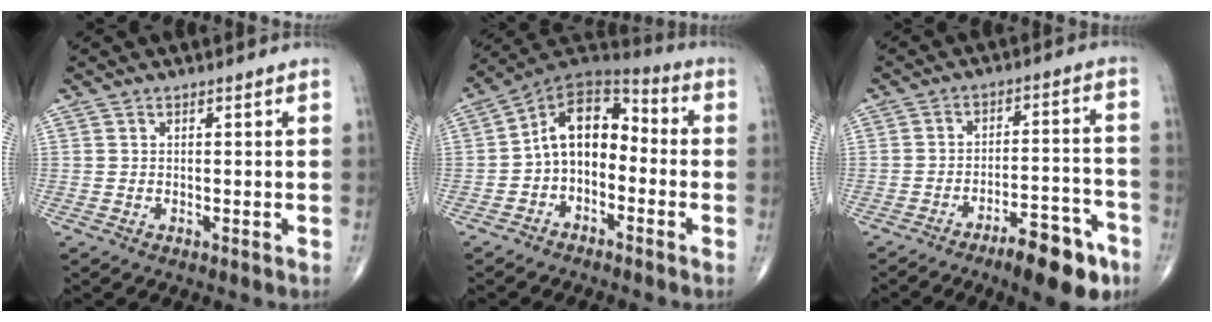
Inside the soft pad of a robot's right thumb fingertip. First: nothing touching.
{"total": 11.7, "force": [-1.8, 7.8, 8.6], "torque": [-0.112, 0.061, -0.049]}
{"total": 11.9, "force": [-7.6, 3.6, 8.4], "torque": [-0.106, 0.057, -0.114]}